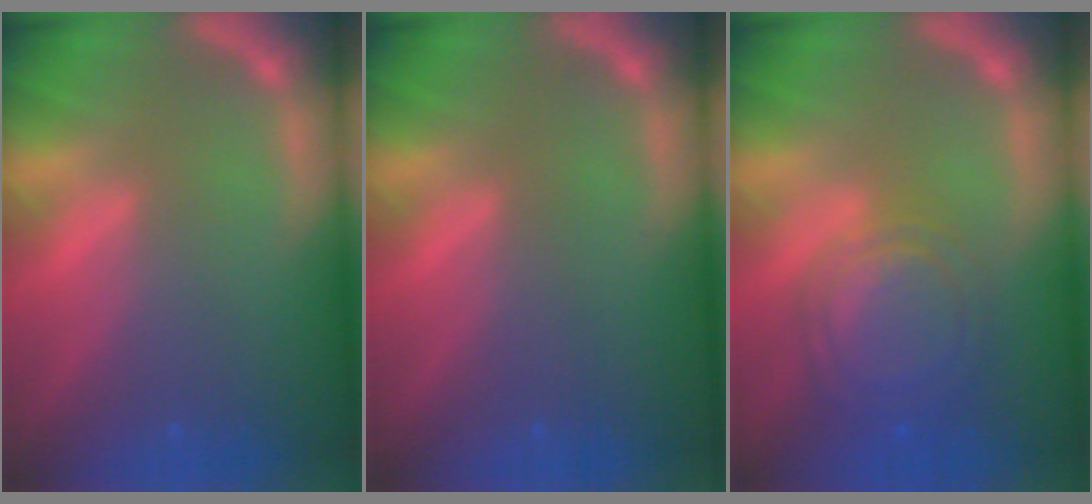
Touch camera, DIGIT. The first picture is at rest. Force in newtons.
{"total": 0.0}
{"total": 7.0}